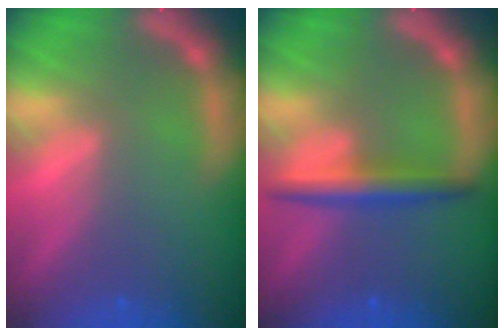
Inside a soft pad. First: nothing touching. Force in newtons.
{"total": 3.5}